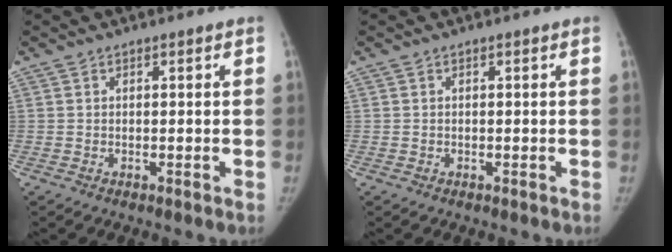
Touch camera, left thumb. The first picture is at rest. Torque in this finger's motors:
{"motor_torque": [-0.11, -0.10, 0.38, 0.05, -0.03]}